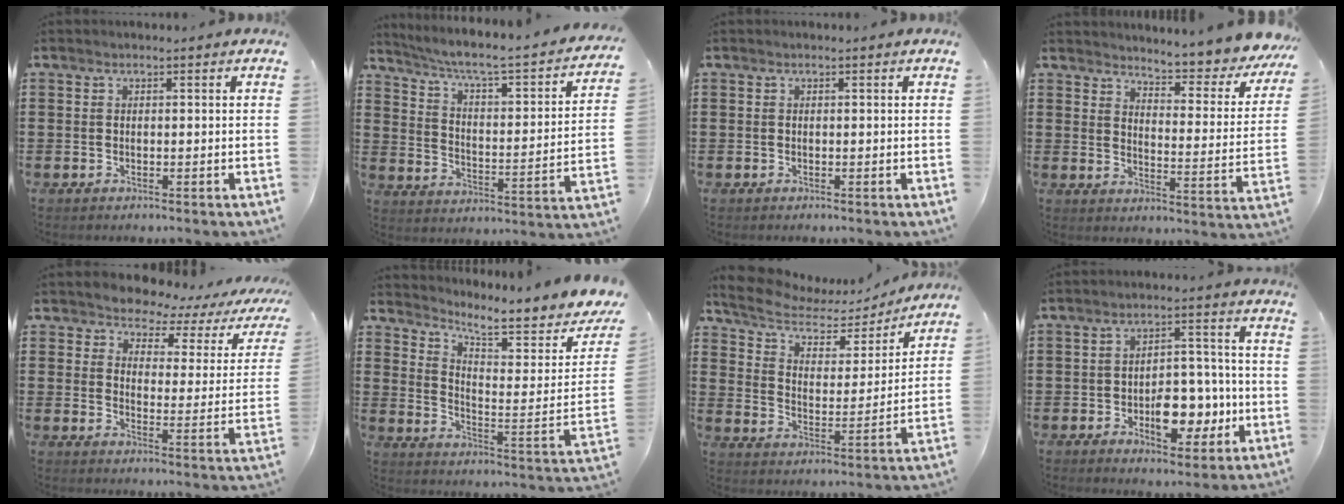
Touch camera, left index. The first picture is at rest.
{"total": 4.1, "force": [2.7, 0.5, 3.1], "torque": [-0.076, -0.032, 0.032]}
{"total": 0.0}
{"total": 5.4, "force": [5.2, -0.5, 1.5], "torque": [-0.033, -0.055, 0.081]}
{"total": 3.8, "force": [3.4, 1.5, 0.9], "torque": [-0.034, -0.027, 0.051]}
{"total": 6.2, "force": [5.4, 0.5, 3.0], "torque": [-0.071, -0.050, 0.084]}
{"total": 5.9, "force": [4.9, 2.3, 2.4], "torque": [-0.074, -0.026, 0.080]}
{"total": 8.9, "force": [-2.7, 5.1, 6.8], "torque": [-0.098, 0.012, -0.044]}